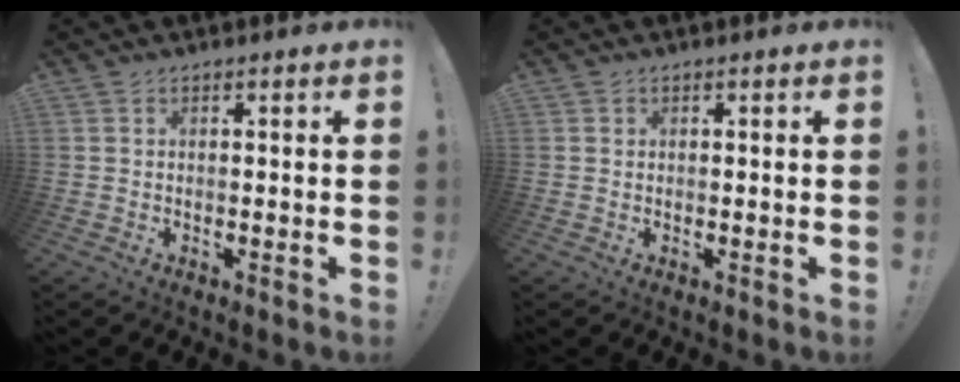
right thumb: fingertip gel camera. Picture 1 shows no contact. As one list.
[{"total": 0.6, "force": [0.4, 0.4, 0.0], "torque": [0.003, -0.001, 0.008]}]